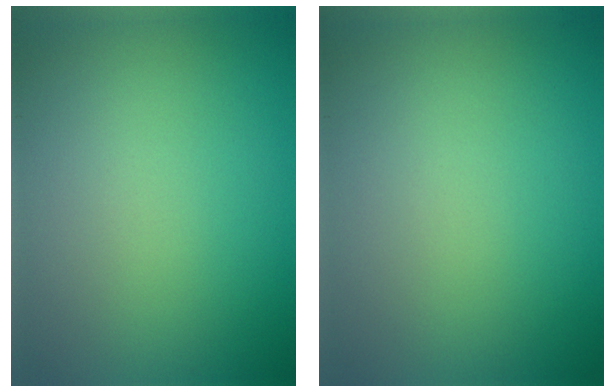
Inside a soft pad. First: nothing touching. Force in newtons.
{"total": 0.0}